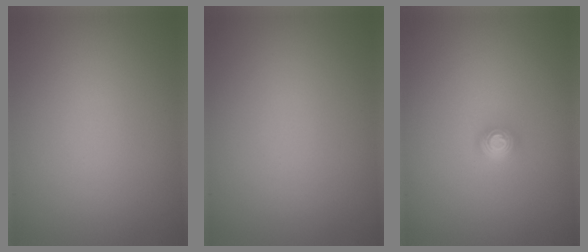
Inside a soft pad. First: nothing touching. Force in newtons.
{"total": 0.0}
{"total": 1.6, "press": 1.2, "slide": 1.1}